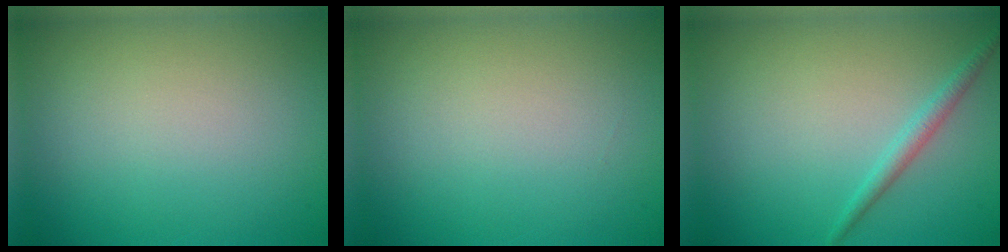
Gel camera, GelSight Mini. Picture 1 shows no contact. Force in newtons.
{"total": 0.0}
{"total": 1.5, "press": 1.5, "slide": 0.1}